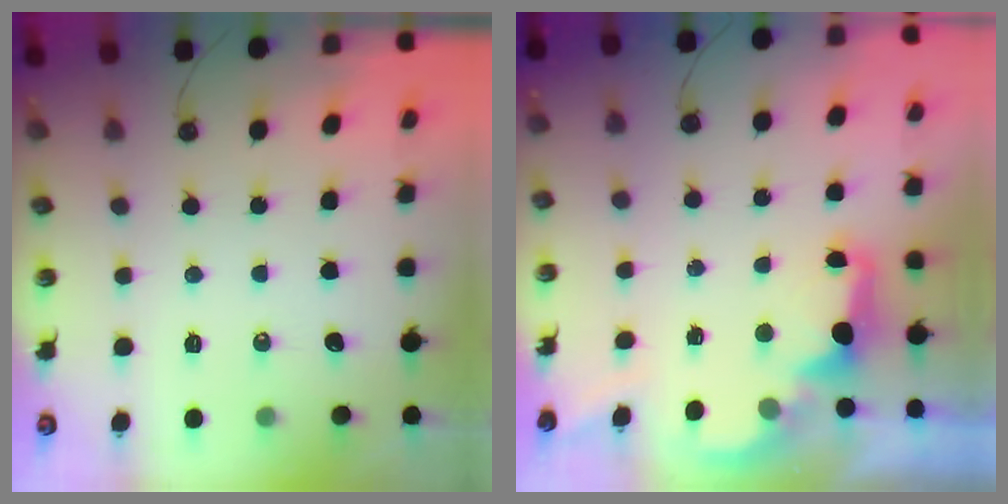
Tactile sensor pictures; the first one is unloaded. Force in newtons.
{"total": 2.7, "press": 2.6, "slide": 0.8}